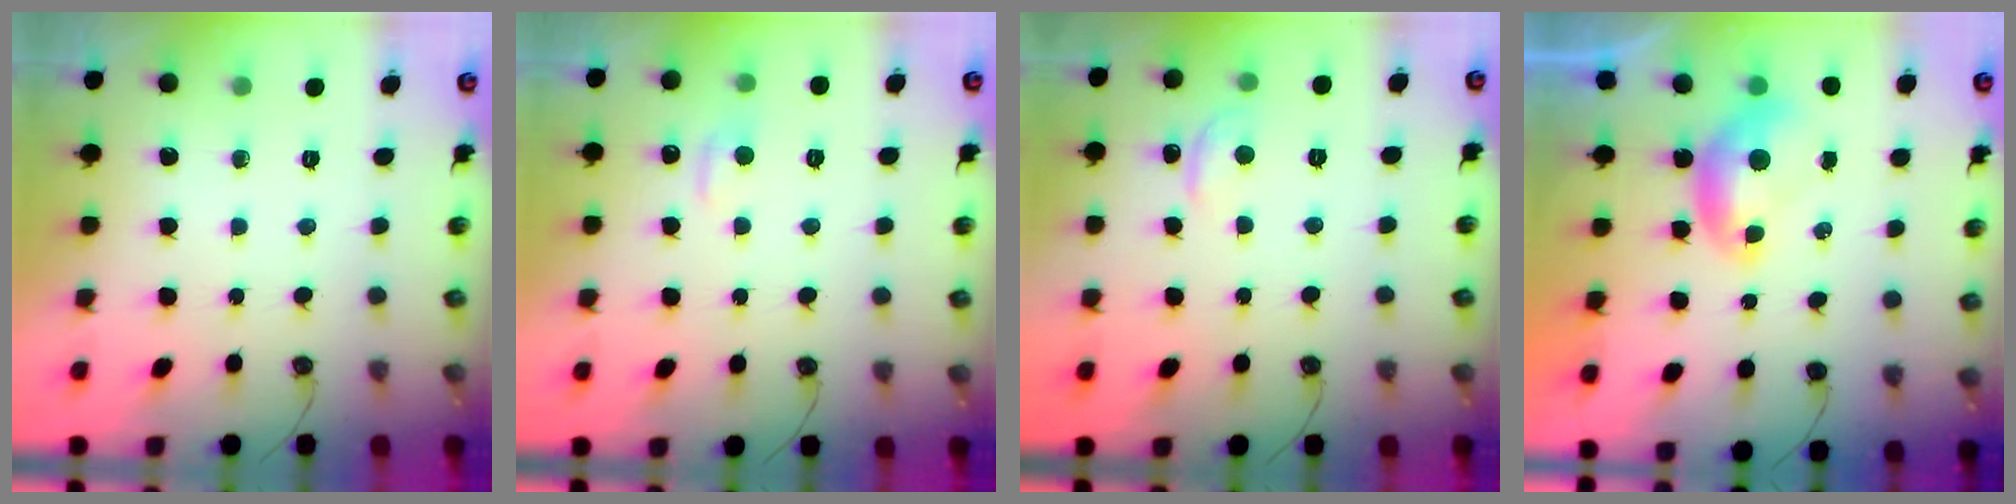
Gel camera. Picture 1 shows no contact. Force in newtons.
{"total": 0.9, "press": 0.7, "slide": 0.6}
{"total": 1.1, "press": 0.8, "slide": 0.7}
{"total": 0.0}